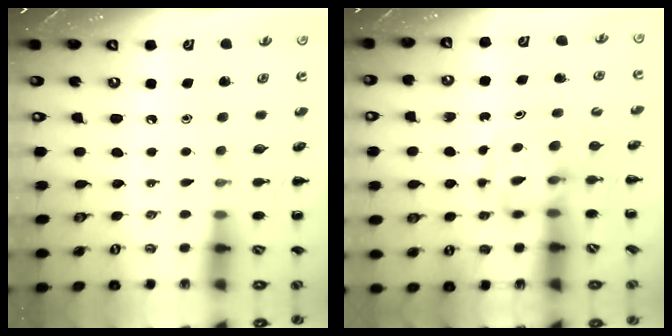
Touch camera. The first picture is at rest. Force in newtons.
{"total": 3.8, "press": 3.8, "slide": 0.3}